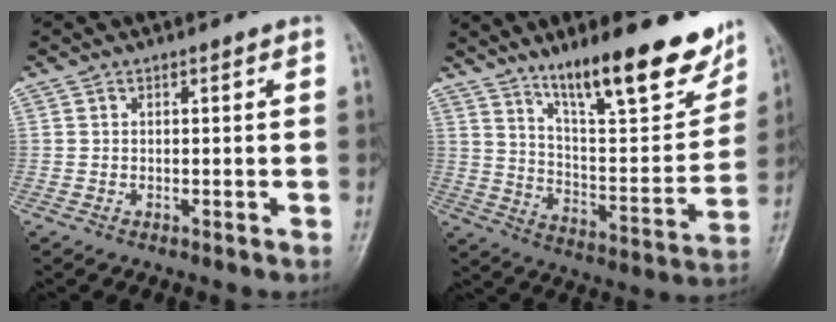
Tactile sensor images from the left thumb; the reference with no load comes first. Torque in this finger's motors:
{"motor_torque": [2.07, 1.50, 1.43, -1.34, 0.27]}